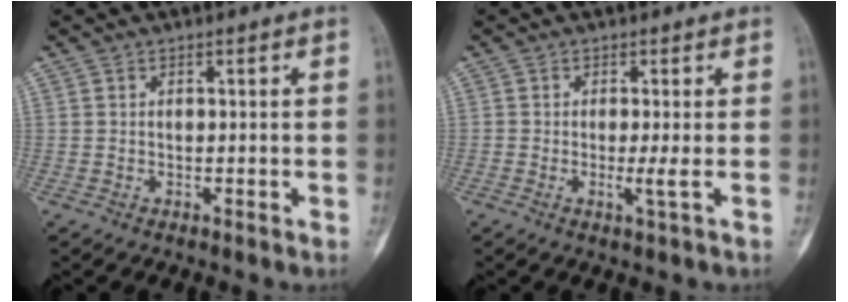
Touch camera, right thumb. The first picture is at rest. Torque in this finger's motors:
{"motor_torque": [0.10, 0.28, 0.15, -0.05, 0.08]}